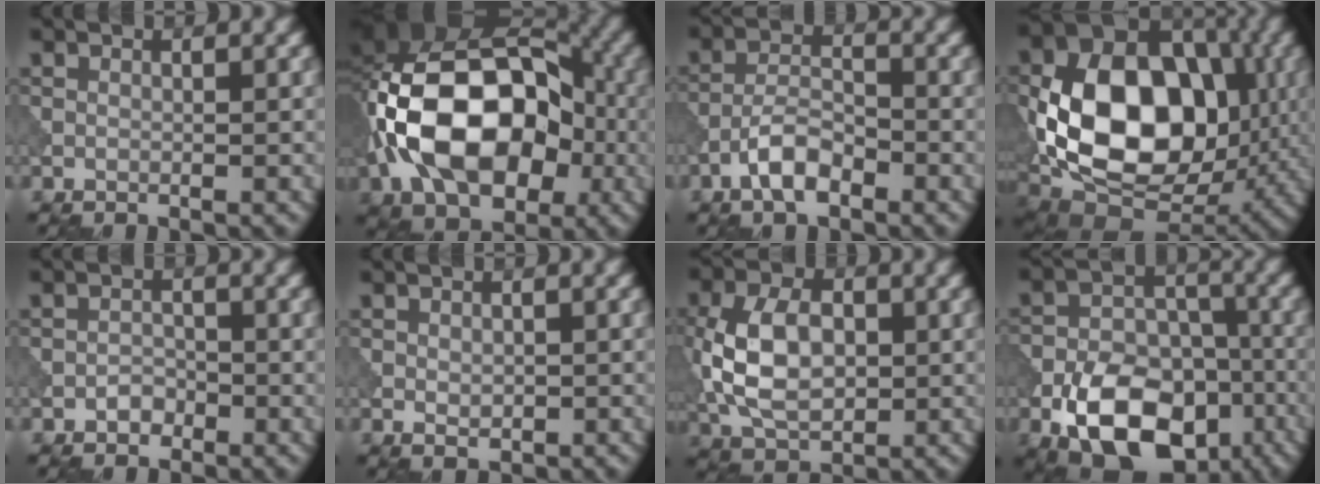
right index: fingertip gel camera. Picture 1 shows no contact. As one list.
[{"total": 16.3, "force": [-2.7, 10.8, 12.0], "torque": [-0.215, 0.003, -0.063]}, {"total": 4.0, "force": [-2.4, 1.6, 2.7], "torque": [-0.047, 0.009, -0.050]}, {"total": 14.9, "force": [-0.3, 10.1, 11.1], "torque": [-0.200, -0.003, -0.017]}, {"total": 1.4, "force": [-0.9, 0.9, 0.5], "torque": [-0.006, 0.003, -0.018]}, {"total": 1.4, "force": [-0.1, 0.9, 1.0], "torque": [-0.015, -0.004, 0.000]}, {"total": 7.9, "force": [-0.4, 5.1, 6.0], "torque": [-0.131, 0.003, -0.011]}, {"total": 12.7, "force": [-6.2, 7.7, 8.0], "torque": [-0.143, -0.016, -0.104]}]